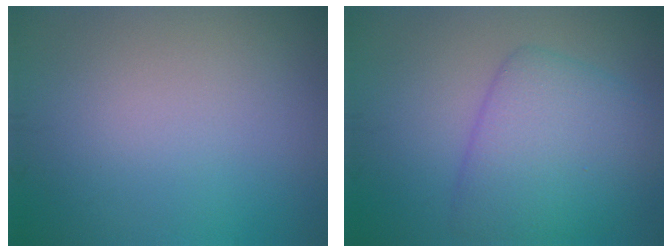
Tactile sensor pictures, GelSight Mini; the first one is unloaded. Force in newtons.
{"total": 6.1, "press": 6.0, "slide": 0.4}